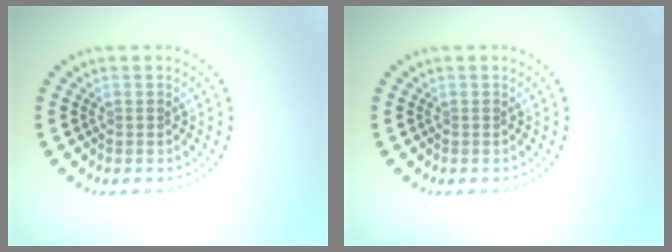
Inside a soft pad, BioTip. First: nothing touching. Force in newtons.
{"total": 0.0}